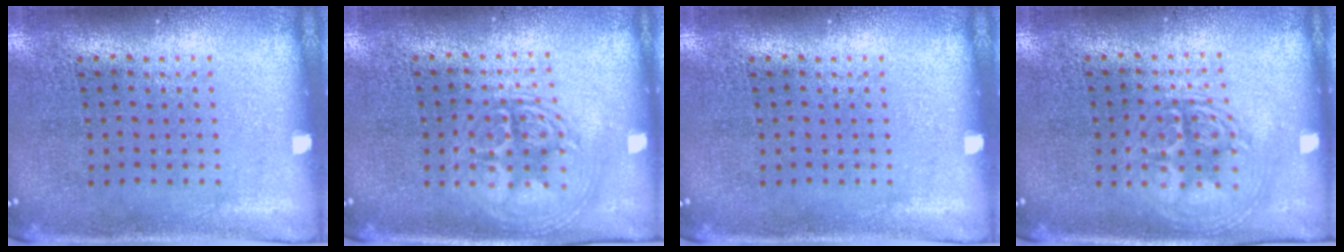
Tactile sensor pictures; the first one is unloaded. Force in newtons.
{"total": 2.9, "press": 2.8, "slide": 0.4}
{"total": 0.0}
{"total": 2.0, "press": 1.9, "slide": 0.3}